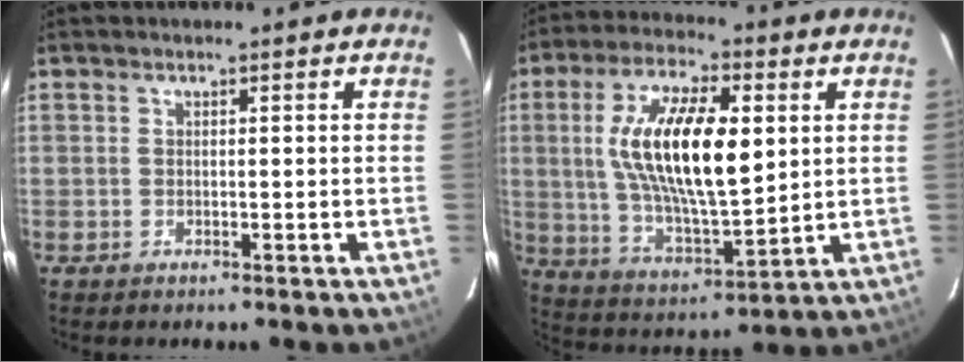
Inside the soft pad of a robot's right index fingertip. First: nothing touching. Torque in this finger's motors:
{"motor_torque": [1.44, -0.43, 1.05, 0.21]}